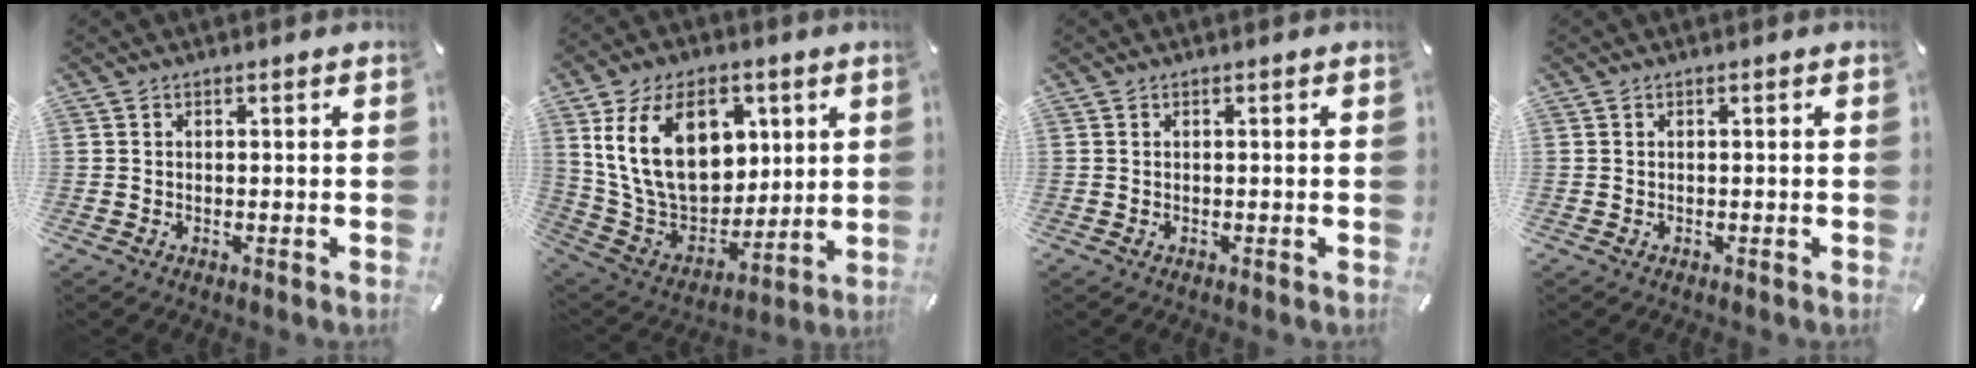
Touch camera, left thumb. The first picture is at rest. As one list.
[{"total": 20.8, "force": [6.9, 14.5, 13.3], "torque": [-0.252, -0.018, 0.122]}, {"total": 0.0}, {"total": 0.0}]